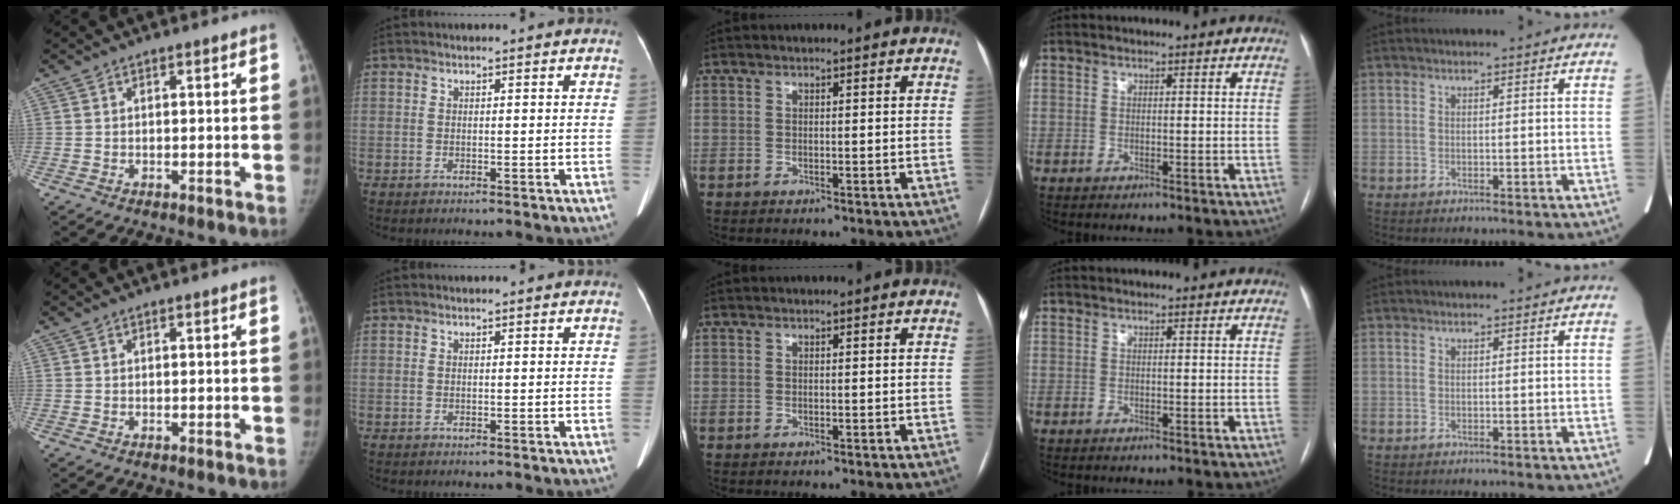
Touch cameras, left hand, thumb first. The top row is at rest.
{}